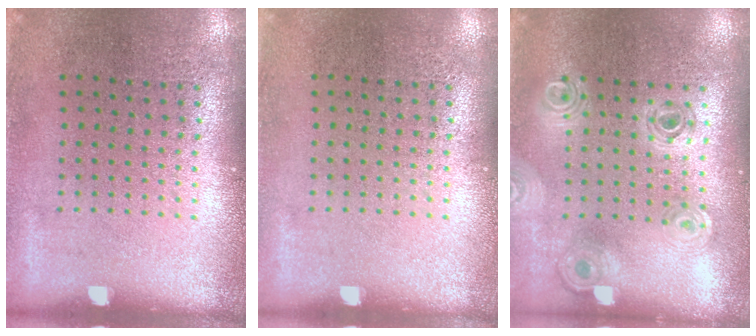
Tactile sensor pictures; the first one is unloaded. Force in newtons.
{"total": 0.0}
{"total": 0.8, "press": 0.8, "slide": 0.1}